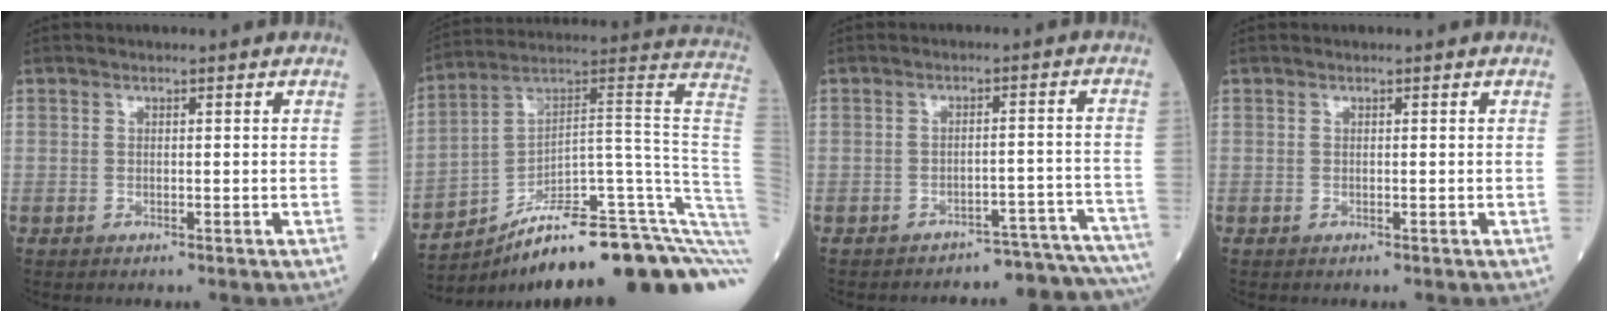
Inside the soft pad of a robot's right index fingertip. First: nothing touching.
{"total": 30.0, "force": [-20.3, 3.0, 21.9], "torque": [-0.183, 0.034, -0.295]}
{"total": 13.4, "force": [-13.4, 0.9, 0.8], "torque": [0.022, 0.031, -0.153]}
{"total": 0.0}